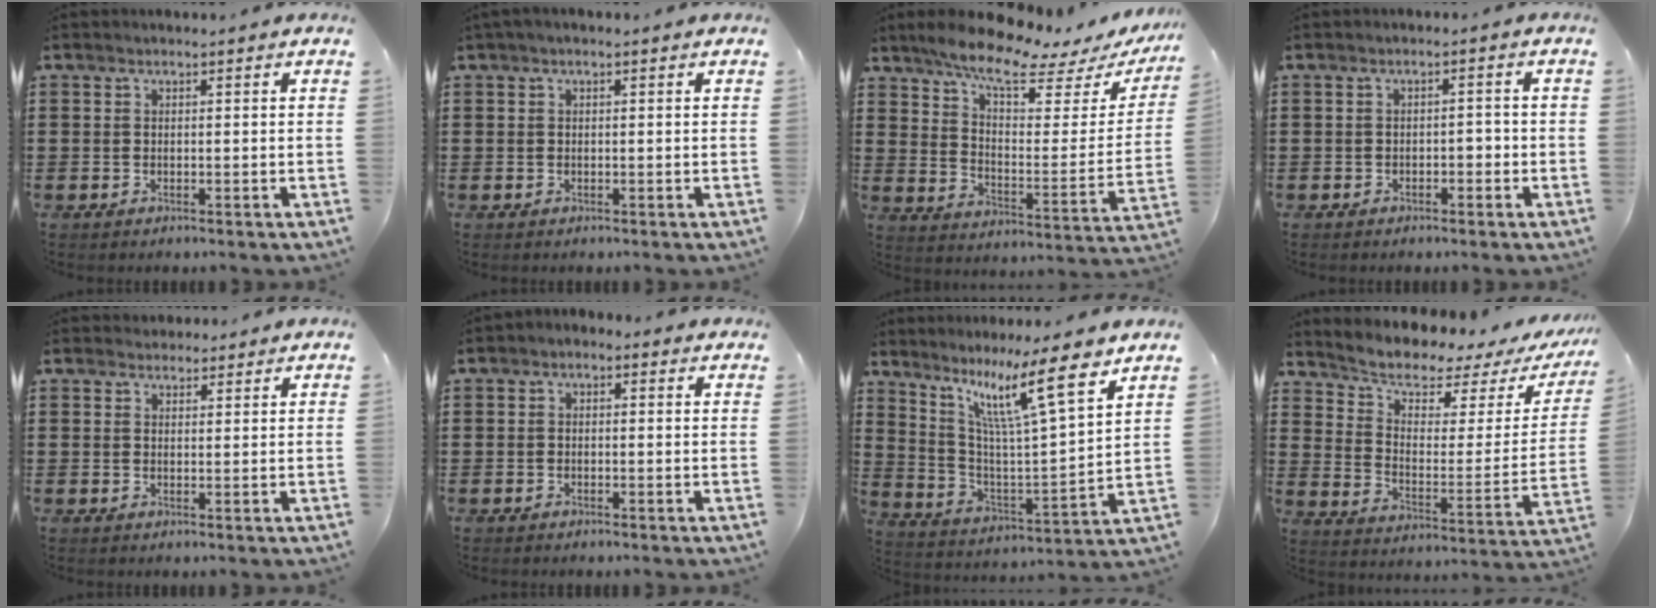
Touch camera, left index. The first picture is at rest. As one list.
[{"total": 0.6, "force": [-0.1, 0.1, 0.6], "torque": [-0.010, -0.001, -0.002]}, {"total": 9.4, "force": [7.6, 1.7, 5.3], "torque": [-0.119, -0.045, 0.127]}, {"total": 1.6, "force": [-1.2, 0.9, 0.7], "torque": [-0.020, 0.002, -0.028]}, {"total": 1.9, "force": [1.7, 0.9, 0.1], "torque": [0.001, 0.001, 0.033]}, {"total": 1.1, "force": [-1.0, 0.5, 0.3], "torque": [-0.008, 0.001, -0.021]}, {"total": 12.2, "force": [8.5, 1.0, 8.7], "torque": [-0.179, -0.040, 0.134]}, {"total": 4.8, "force": [3.9, 1.9, 2.1], "torque": [-0.066, -0.030, 0.061]}]